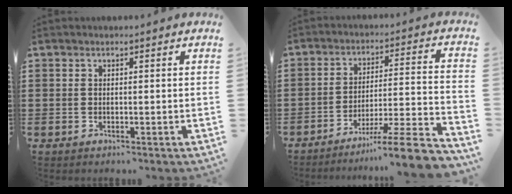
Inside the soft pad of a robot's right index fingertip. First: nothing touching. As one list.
[{"total": 9.2, "force": [-7.5, 0.2, 5.4], "torque": [-0.077, 0.002, -0.145]}]